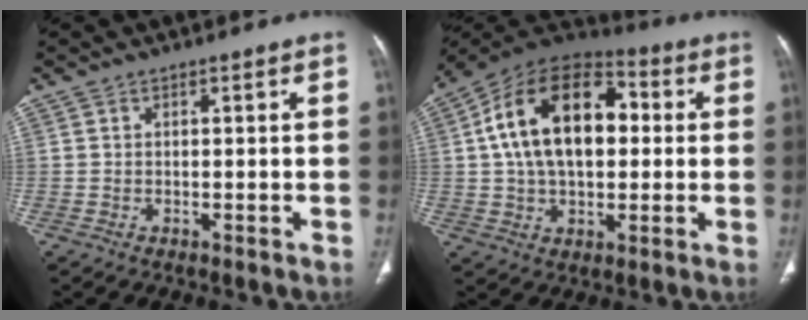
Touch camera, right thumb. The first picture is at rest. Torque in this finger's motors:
{"motor_torque": [0.37, 3.92, 1.79, 0.53, 0.60]}